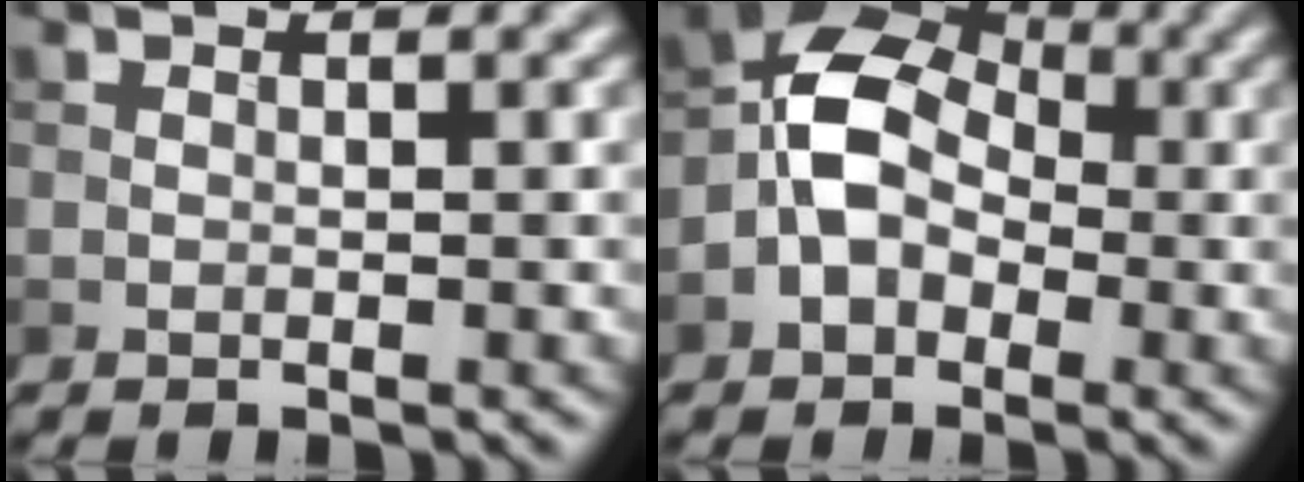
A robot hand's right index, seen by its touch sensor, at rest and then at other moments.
{"total": 6.1, "force": [-1.2, 4.7, 3.8], "torque": [-0.043, 0.011, -0.038]}